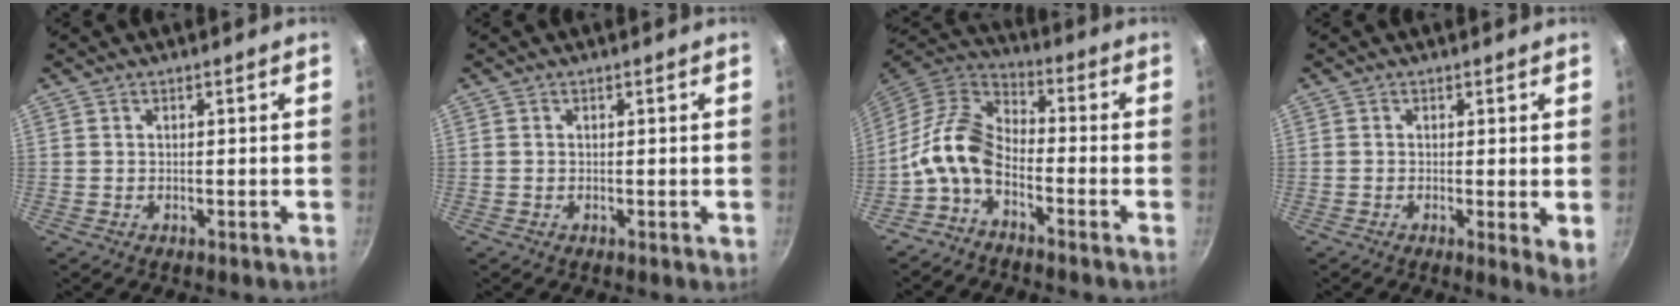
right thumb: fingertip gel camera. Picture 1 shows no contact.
{"total": 0.0}
{"total": 9.7, "force": [-4.0, 5.5, 7.0], "torque": [-0.142, 0.052, -0.095]}
{"total": 4.4, "force": [0.0, 1.1, 4.2], "torque": [-0.056, -0.020, -0.004]}